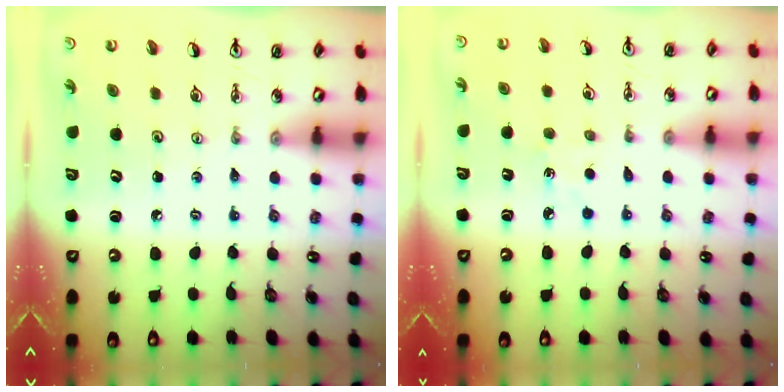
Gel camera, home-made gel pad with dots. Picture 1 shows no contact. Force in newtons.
{"total": 3.8, "press": 3.8, "slide": 0.4}